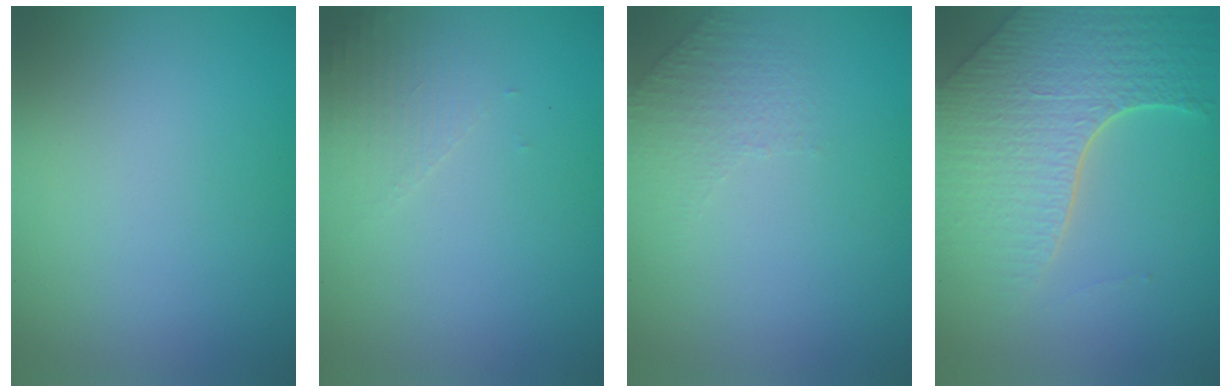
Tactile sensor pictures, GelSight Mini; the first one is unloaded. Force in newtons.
{"total": 1.6, "press": 1.6, "slide": 0.4}
{"total": 1.3, "press": 0.8, "slide": 1.1}
{"total": 7.0, "press": 5.6, "slide": 4.2}